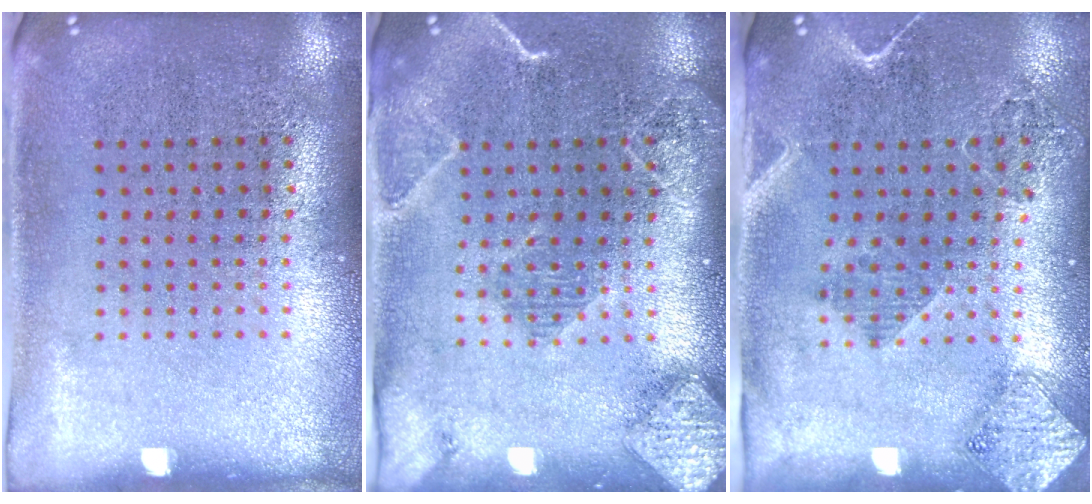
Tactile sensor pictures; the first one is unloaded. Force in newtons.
{"total": 2.2, "press": 2.1, "slide": 0.8}
{"total": 1.8, "press": 1.6, "slide": 0.8}